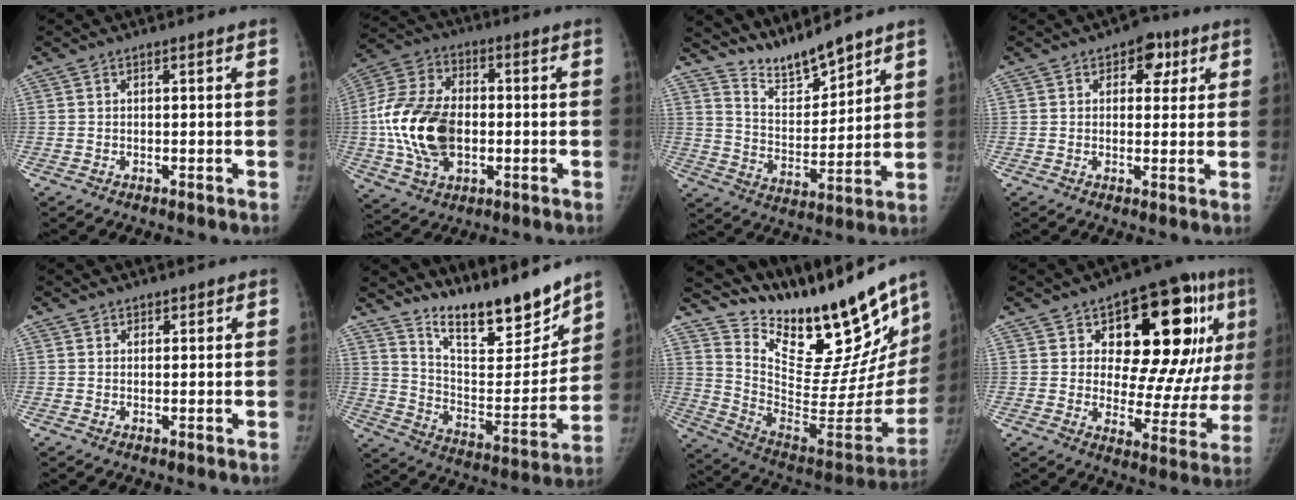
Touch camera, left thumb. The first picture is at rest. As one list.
[{"total": 18.0, "force": [-1.4, 11.8, 13.5], "torque": [-0.259, 0.015, -0.021]}, {"total": 10.1, "force": [9.4, 1.8, 3.2], "torque": [-0.039, -0.065, 0.185]}, {"total": 5.5, "force": [2.6, 3.7, 3.0], "torque": [-0.003, -0.004, 0.027]}, {"total": 1.4, "force": [1.1, 0.9, -0.1], "torque": [0.023, -0.006, 0.010]}, {"total": 19.3, "force": [16.4, 4.5, 9.2], "torque": [-0.105, -0.114, 0.274]}, {"total": 31.8, "force": [25.7, 9.3, 16.3], "torque": [-0.223, -0.144, 0.390]}, {"total": 23.8, "force": [8.6, 11.6, 19.0], "torque": [-0.211, -0.014, 0.126]}]